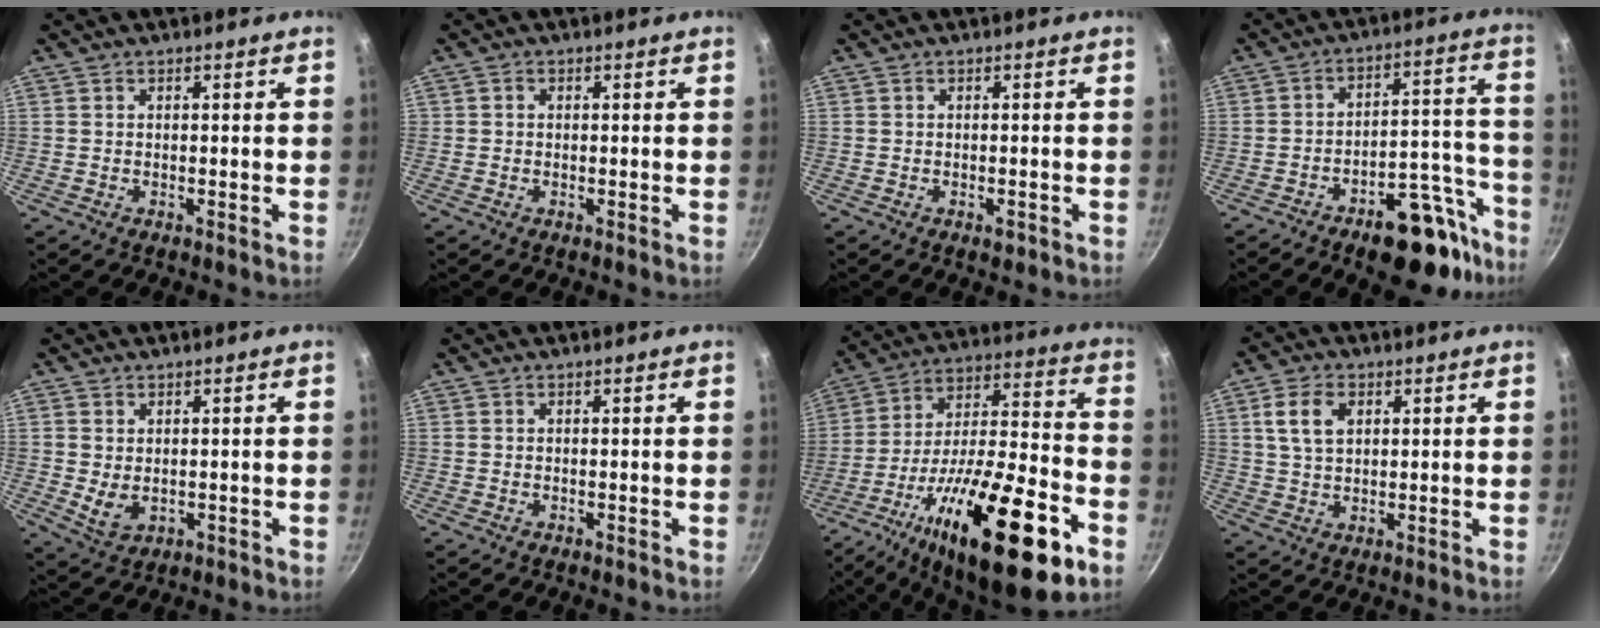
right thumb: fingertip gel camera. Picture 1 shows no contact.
{"total": 0.7, "force": [0.1, 0.6, 0.3], "torque": [-0.006, 0.004, 0.001]}
{"total": 1.3, "force": [-0.8, 0.6, 0.9], "torque": [-0.013, 0.002, -0.010]}
{"total": 18.6, "force": [-12.2, 8.0, 11.6], "torque": [-0.083, 0.095, -0.173]}
{"total": 4.0, "force": [0.0, 2.9, 2.8], "torque": [-0.049, -0.015, 0.011]}
{"total": 0.0}
{"total": 32.0, "force": [-14.5, 10.7, 26.4], "torque": [-0.396, 0.053, -0.232]}
{"total": 6.6, "force": [2.1, 4.3, 4.5], "torque": [-0.072, 0.002, 0.041]}